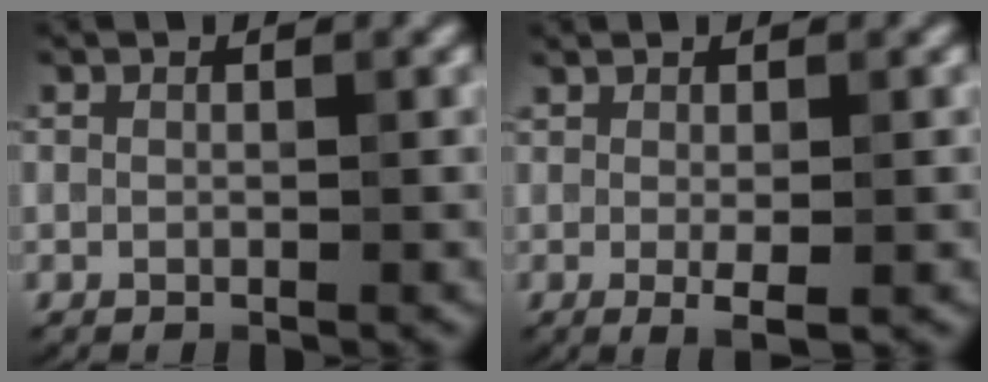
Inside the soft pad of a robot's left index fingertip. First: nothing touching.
{"total": 2.1, "force": [0.0, 0.4, 2.1], "torque": [-0.034, -0.003, 0.003]}